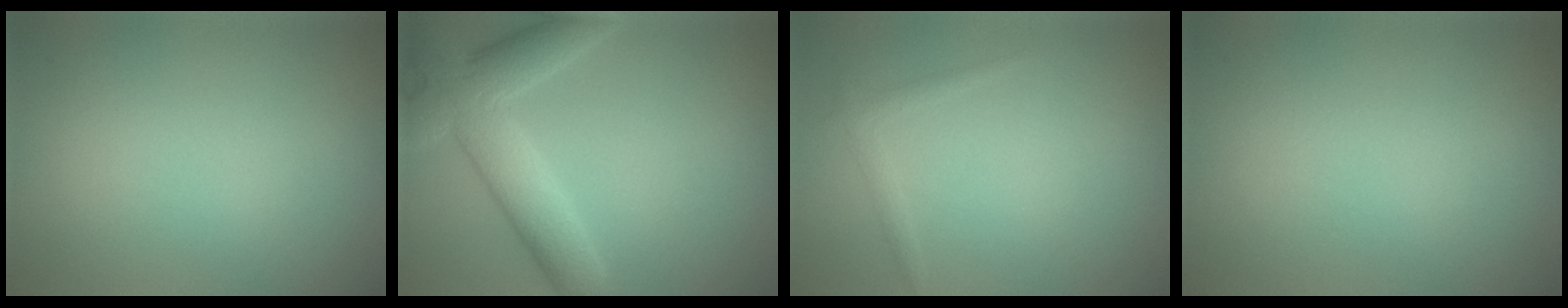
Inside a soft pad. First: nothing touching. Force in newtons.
{"total": 6.3, "press": 6.3, "slide": 0.3}
{"total": 0.9, "press": 0.9, "slide": 0.1}
{"total": 0.0}